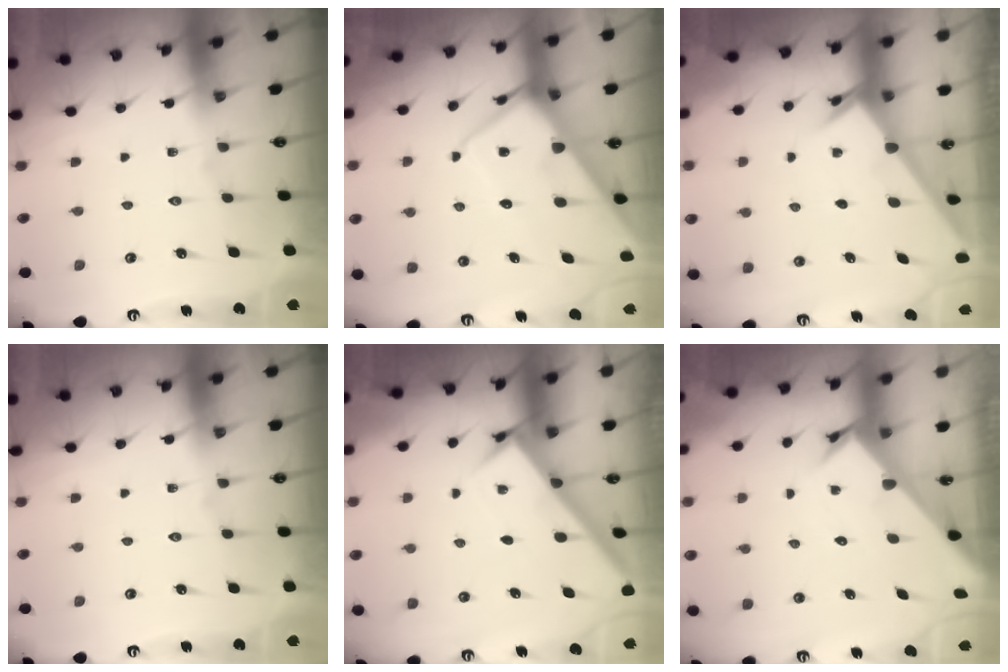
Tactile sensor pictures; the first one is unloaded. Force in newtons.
{"total": 9.3, "press": 9.2, "slide": 0.9}
{"total": 2.4, "press": 2.4, "slide": 0.2}
{"total": 0.0}
{"total": 2.9, "press": 2.9, "slide": 0.2}
{"total": 2.6, "press": 2.6, "slide": 0.2}